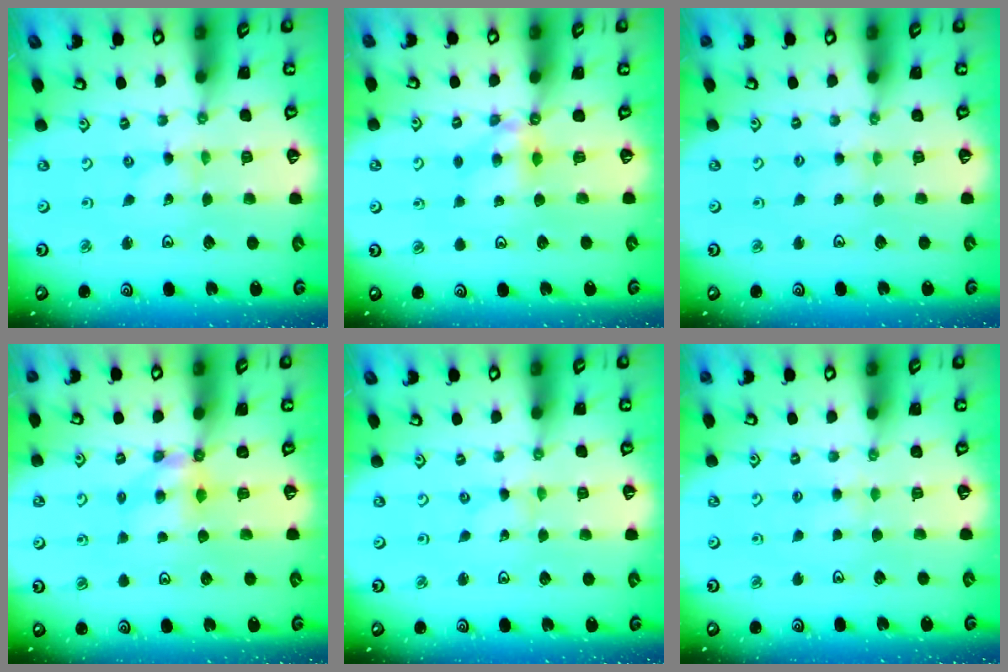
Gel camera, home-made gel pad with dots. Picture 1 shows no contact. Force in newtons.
{"total": 5.4, "press": 5.4, "slide": 0.4}
{"total": 2.9, "press": 2.9, "slide": 0.3}
{"total": 5.6, "press": 5.6, "slide": 0.3}
{"total": 0.0}
{"total": 2.7, "press": 2.6, "slide": 0.4}